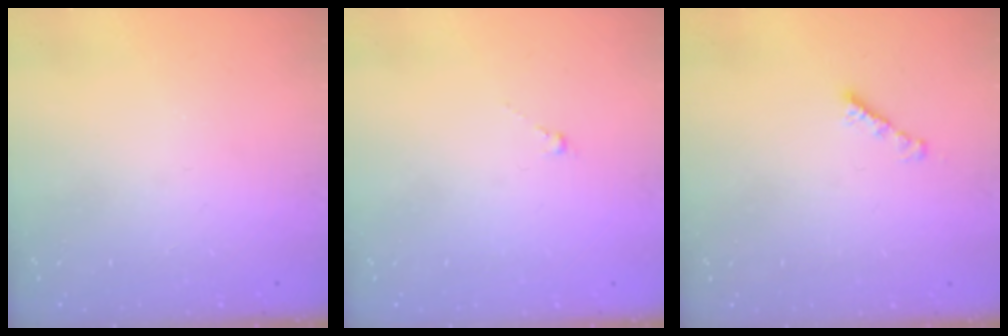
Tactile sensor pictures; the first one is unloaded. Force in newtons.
{"total": 0.5, "press": 0.3, "slide": 0.4}
{"total": 2.3, "press": 2.3, "slide": 0.2}